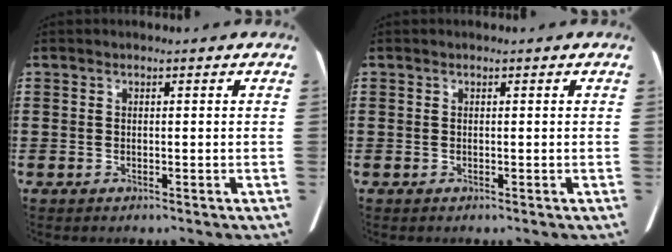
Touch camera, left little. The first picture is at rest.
{"total": 0.0}